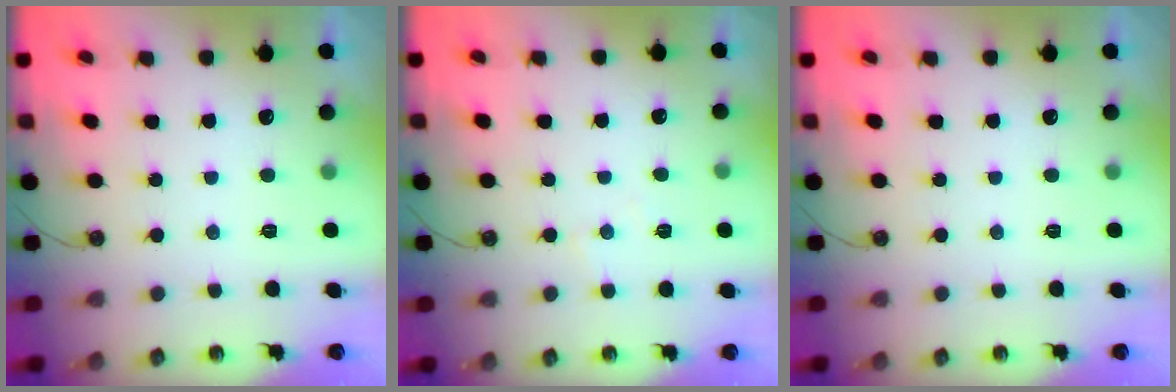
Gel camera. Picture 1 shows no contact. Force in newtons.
{"total": 4.4, "press": 4.4, "slide": 0.7}
{"total": 0.0}